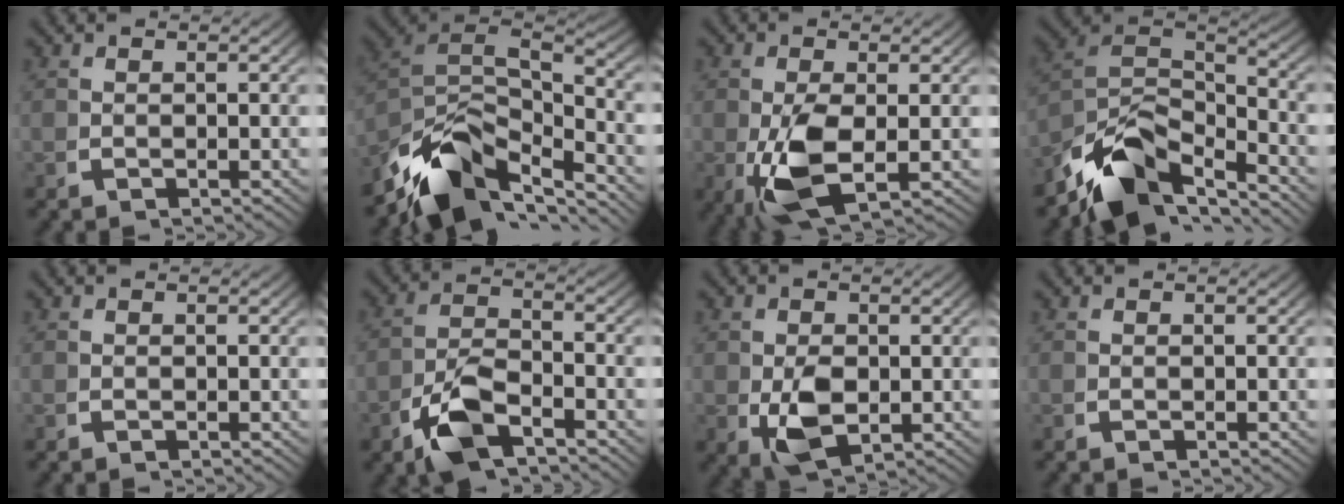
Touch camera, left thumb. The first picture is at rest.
{"total": 13.3, "force": [-3.6, 8.8, 9.4], "torque": [-0.193, -0.045, -0.049]}
{"total": 7.0, "force": [-1.7, 3.7, 5.7], "torque": [-0.139, -0.035, -0.006]}
{"total": 11.1, "force": [-3.7, 7.2, 7.5], "torque": [-0.162, -0.041, -0.054]}
{"total": 0.0}
{"total": 6.5, "force": [-3.0, 3.8, 4.4], "torque": [-0.087, -0.020, -0.049]}
{"total": 5.3, "force": [-0.8, 3.6, 3.8], "torque": [-0.092, -0.033, 0.007]}
{"total": 0.0}